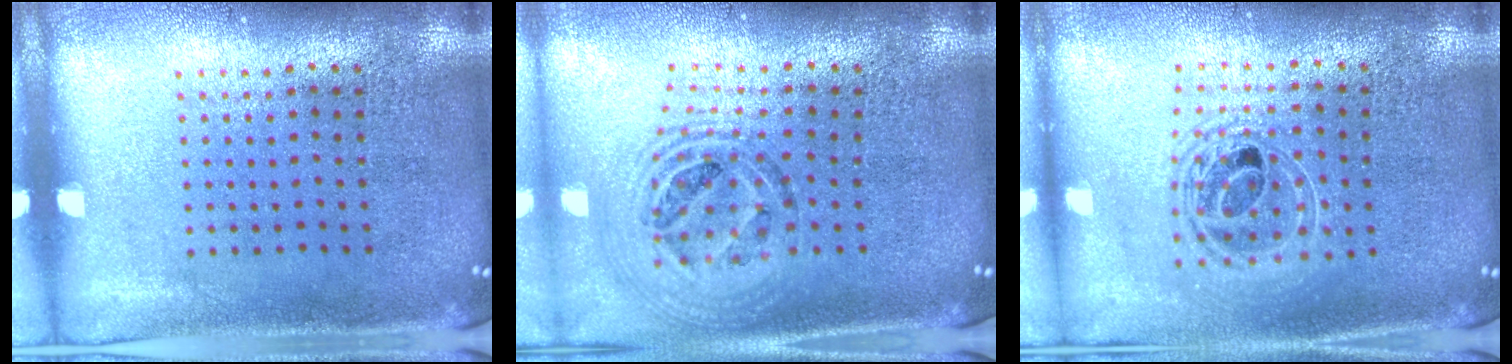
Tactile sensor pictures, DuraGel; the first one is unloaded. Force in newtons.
{"total": 1.5, "press": 1.3, "slide": 0.6}
{"total": 1.7, "press": 1.4, "slide": 1.0}